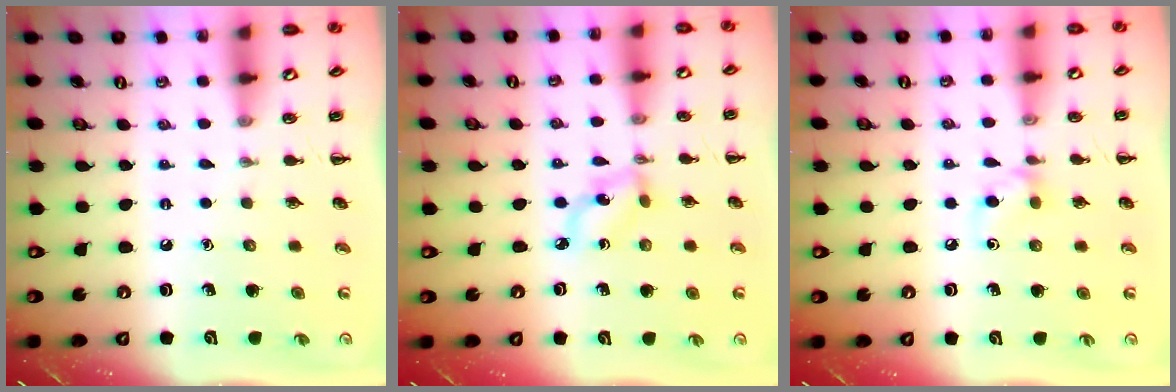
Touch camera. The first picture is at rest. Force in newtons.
{"total": 4.0, "press": 3.9, "slide": 1.0}
{"total": 7.0, "press": 6.7, "slide": 2.0}